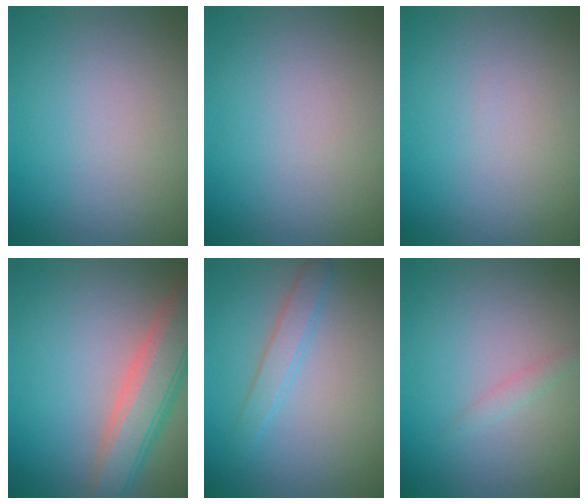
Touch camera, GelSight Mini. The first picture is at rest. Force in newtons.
{"total": 0.0}
{"total": 0.0}
{"total": 6.0, "press": 6.0, "slide": 0.2}
{"total": 2.0, "press": 2.0, "slide": 0.0}
{"total": 1.0, "press": 1.0, "slide": 0.0}